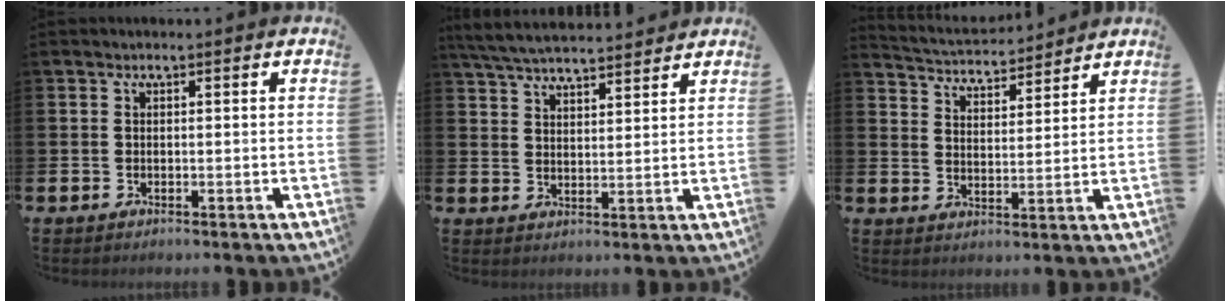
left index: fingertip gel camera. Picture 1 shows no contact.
{"total": 5.5, "force": [5.4, 0.5, 1.1], "torque": [-0.045, -0.026, 0.098]}
{"total": 4.3, "force": [4.3, 0.7, -0.1], "torque": [-0.021, -0.033, 0.074]}